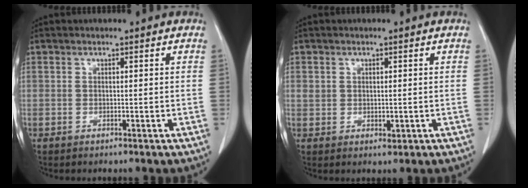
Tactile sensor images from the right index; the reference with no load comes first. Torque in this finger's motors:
{"motor_torque": [0.16, 0.05, 0.08, 0.01]}